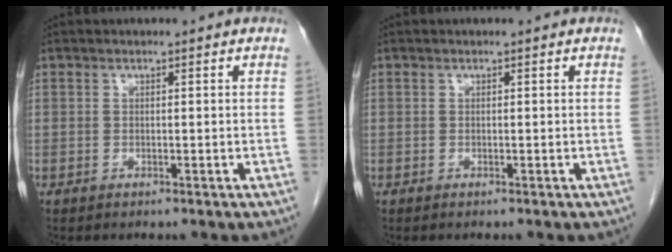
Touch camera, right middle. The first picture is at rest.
{"total": 0.0}